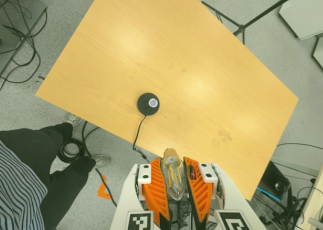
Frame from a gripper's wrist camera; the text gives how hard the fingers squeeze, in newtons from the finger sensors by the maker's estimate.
{"total": 22.1, "left": 25.3, "right": 18.8}